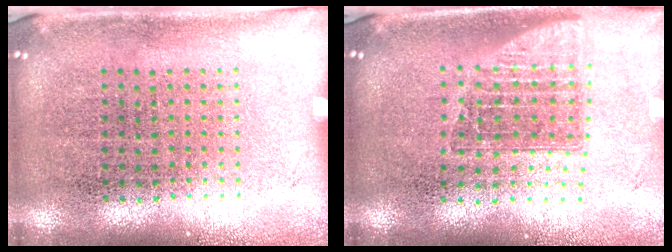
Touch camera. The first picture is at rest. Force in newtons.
{"total": 1.5, "press": 1.2, "slide": 0.9}